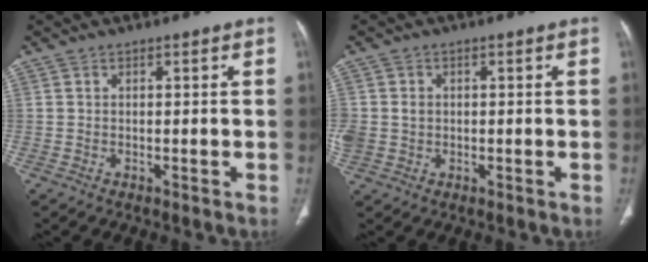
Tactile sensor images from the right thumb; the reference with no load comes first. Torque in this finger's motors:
{"motor_torque": [0.48, 0.48, 0.19, -0.15, 0.14]}